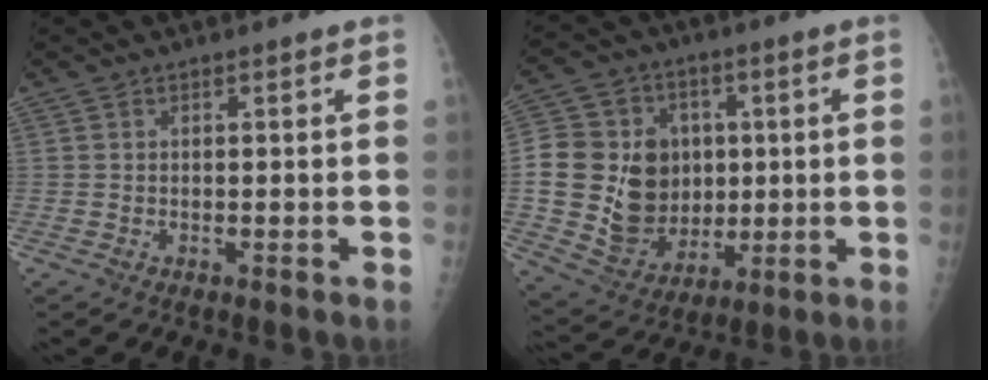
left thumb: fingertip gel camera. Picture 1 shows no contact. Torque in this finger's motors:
{"motor_torque": [1.74, 1.95, -0.13, 0.02, 0.44]}